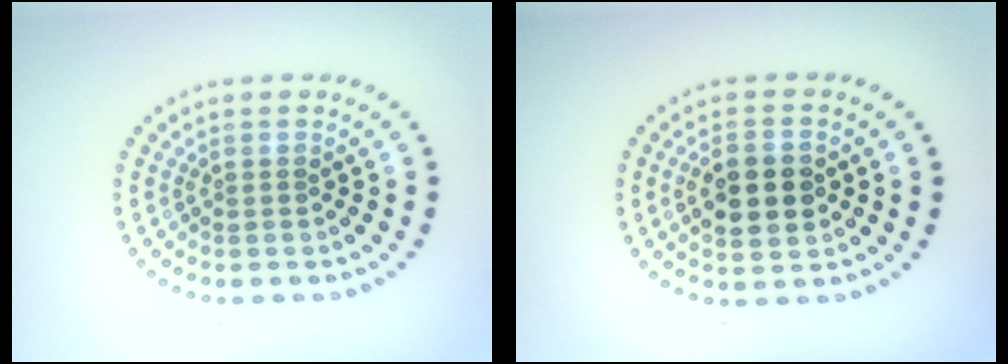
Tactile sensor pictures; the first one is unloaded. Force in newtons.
{"total": 4.7, "press": 4.7, "slide": 0.3}